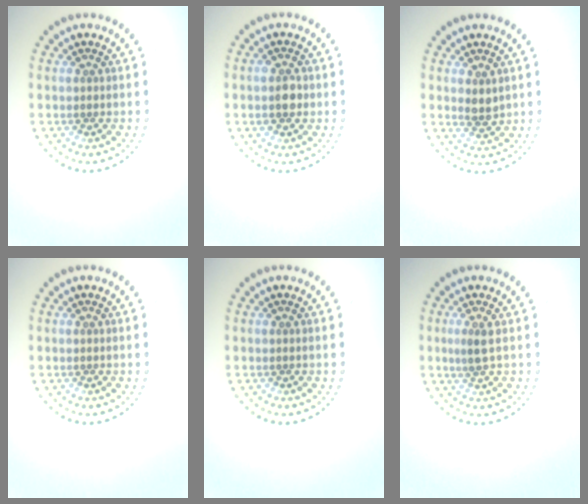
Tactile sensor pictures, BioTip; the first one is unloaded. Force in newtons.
{"total": 2.1, "press": 2.1, "slide": 0.2}
{"total": 1.4, "press": 1.4, "slide": 0.5}
{"total": 0.0}
{"total": 0.0}
{"total": 1.3, "press": 1.0, "slide": 0.7}